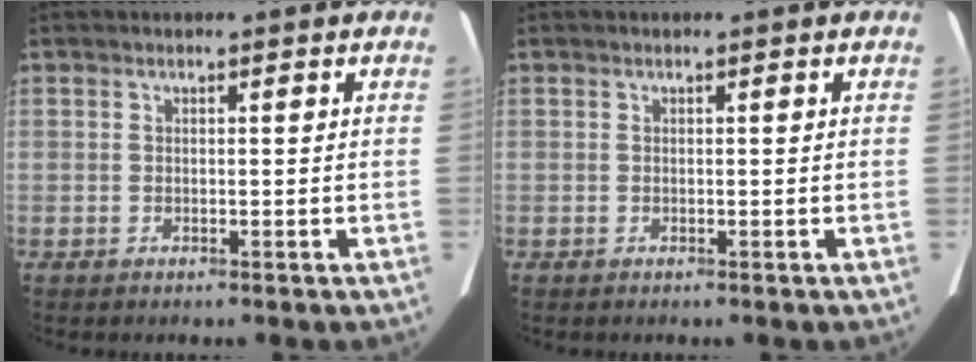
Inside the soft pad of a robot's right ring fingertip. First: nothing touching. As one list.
[{"total": 0.0}]